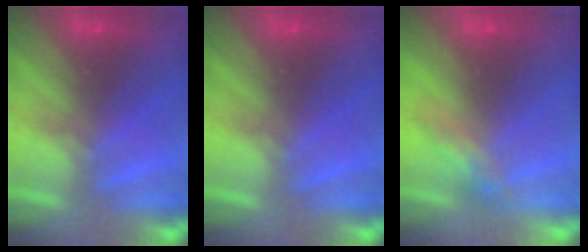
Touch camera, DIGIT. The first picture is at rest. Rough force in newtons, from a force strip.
{"total": 0.0}
{"total": 2.7}